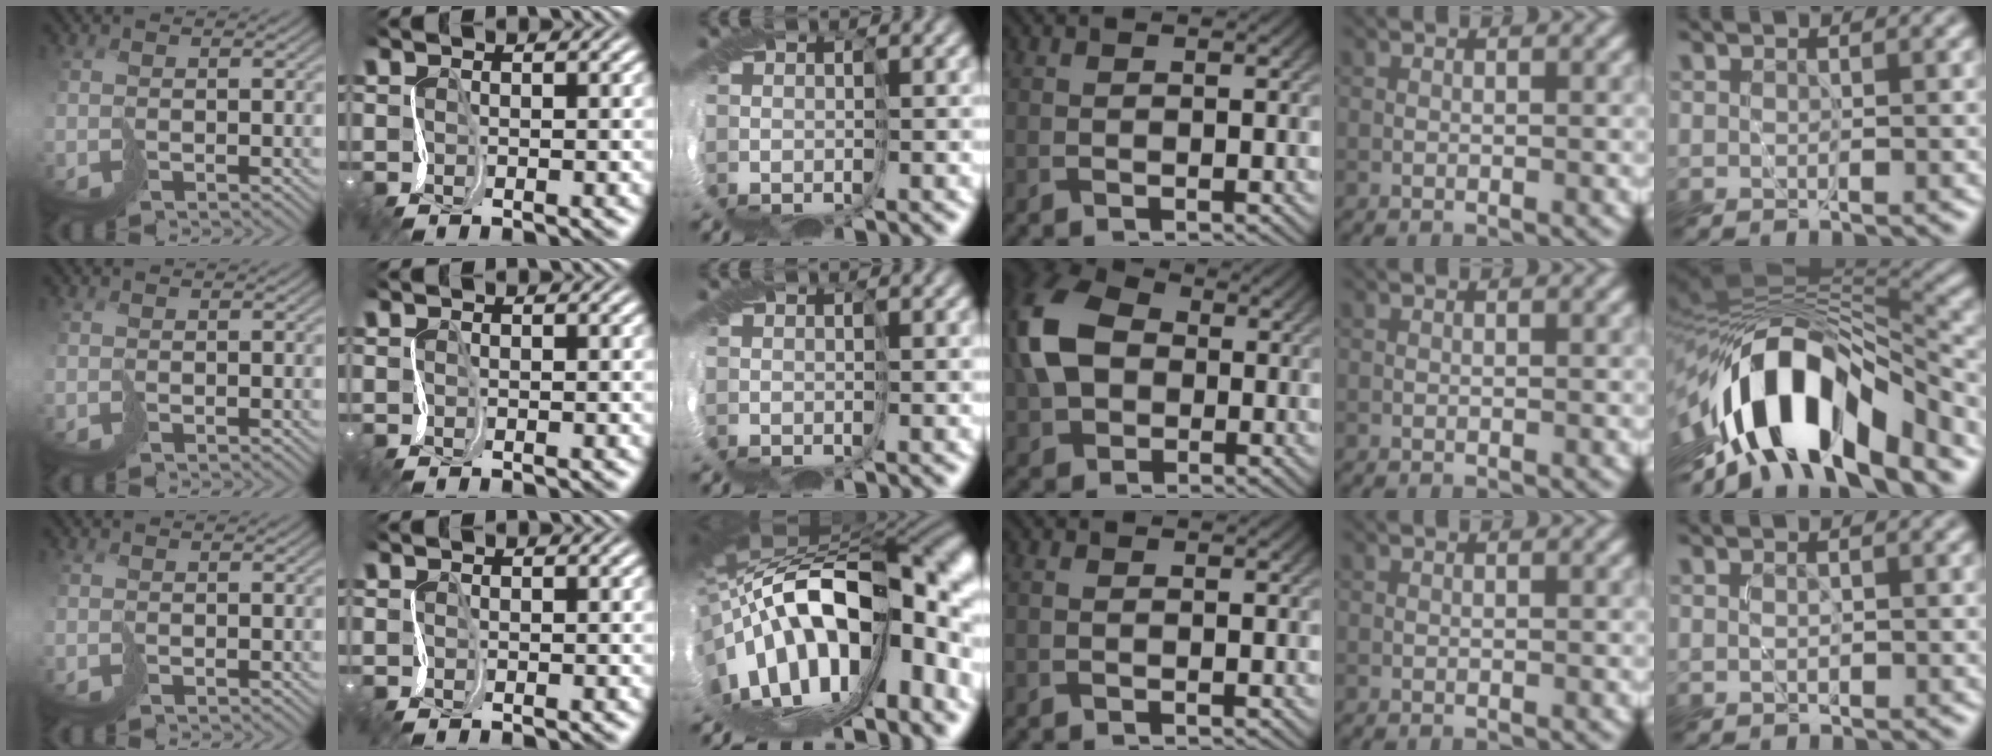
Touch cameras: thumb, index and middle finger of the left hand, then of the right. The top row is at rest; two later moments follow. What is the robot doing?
{"motion": "cut", "object": "bubble wrap"}